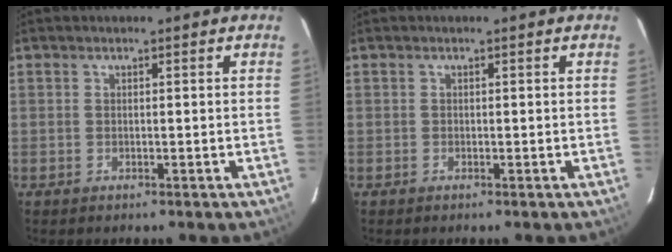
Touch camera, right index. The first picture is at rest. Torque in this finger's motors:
{"motor_torque": [0.12, 0.07, 0.08, 0.01]}